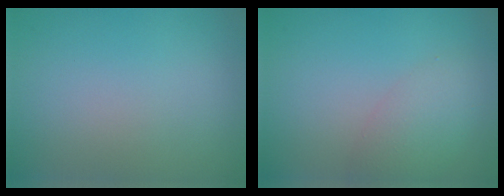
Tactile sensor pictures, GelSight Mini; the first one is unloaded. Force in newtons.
{"total": 3.0, "press": 3.0, "slide": 0.1}